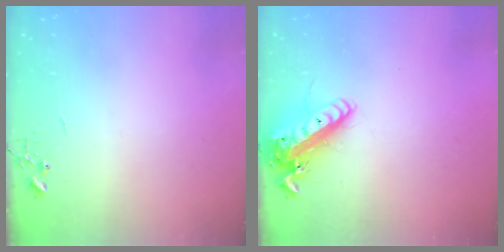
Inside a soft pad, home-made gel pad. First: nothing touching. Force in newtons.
{"total": 15.8, "press": 15.5, "slide": 3.4}